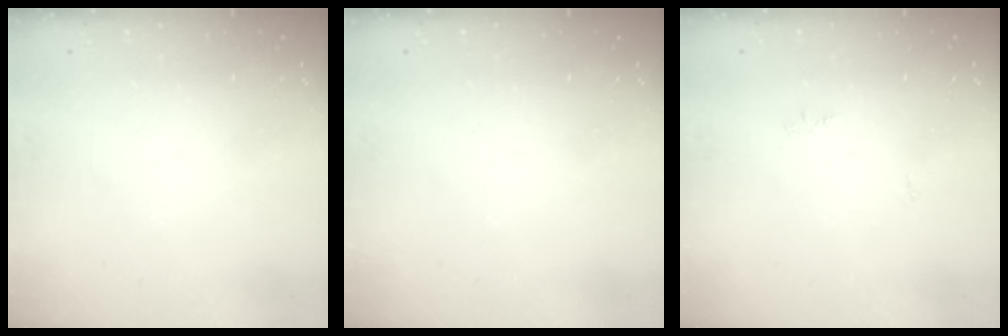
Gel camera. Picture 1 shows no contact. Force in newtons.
{"total": 0.0}
{"total": 4.0, "press": 4.0, "slide": 0.6}